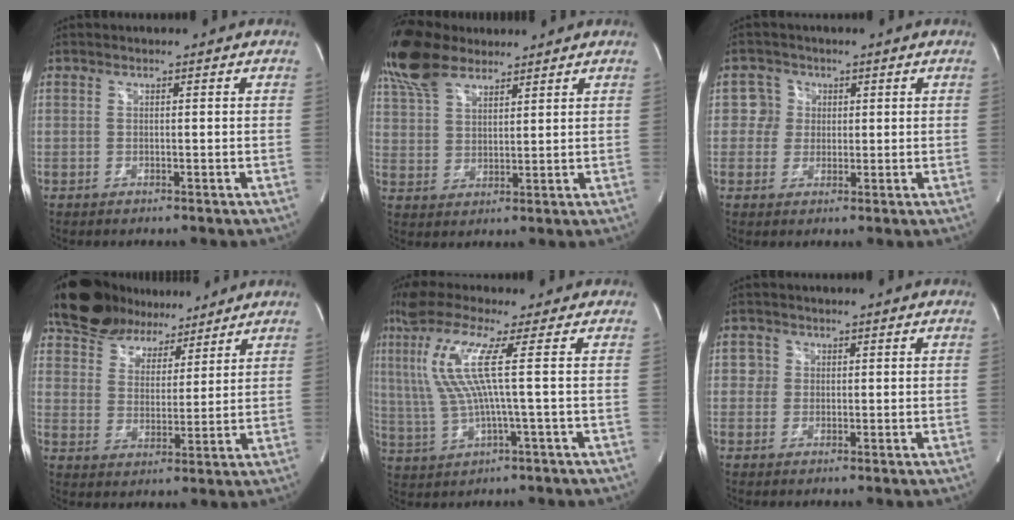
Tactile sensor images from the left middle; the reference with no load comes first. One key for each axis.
{"total": 10.0, "fx": 8.2, "fy": 3.9, "fz": 4.2, "tx": -0.099, "ty": 0.028, "tz": 0.167}
{"total": 3.4, "fx": 0.6, "fy": 3.3, "fz": 0.2, "tx": 0.001, "ty": 0.012, "tz": 0.012}
{"total": 12.2, "fx": 10.3, "fy": 5.5, "fz": 3.6, "tx": -0.060, "ty": 0.024, "tz": 0.176}
{"total": 11.3, "fx": 2.8, "fy": -0.7, "fz": 10.9, "tx": -0.240, "ty": 0.014, "tz": 0.054}
{"total": 1.9, "fx": 0.4, "fy": 1.8, "fz": 0.1, "tx": 0.007, "ty": 0.003, "tz": 0.003}